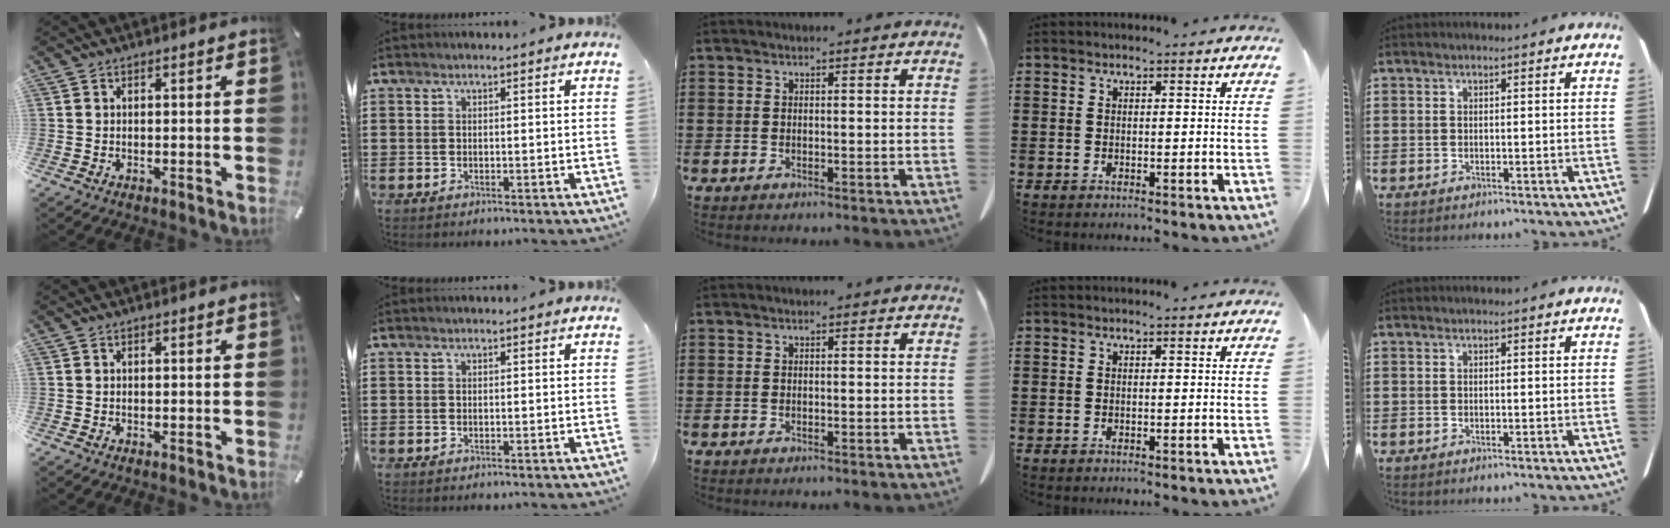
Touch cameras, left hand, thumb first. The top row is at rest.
{}